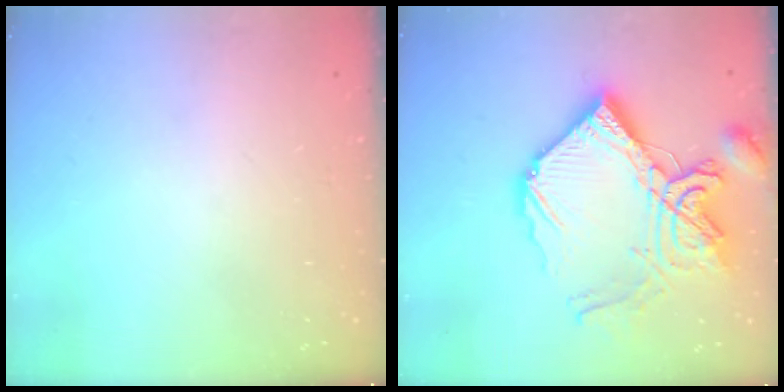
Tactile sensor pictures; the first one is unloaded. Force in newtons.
{"total": 22.9, "press": 22.8, "slide": 2.1}